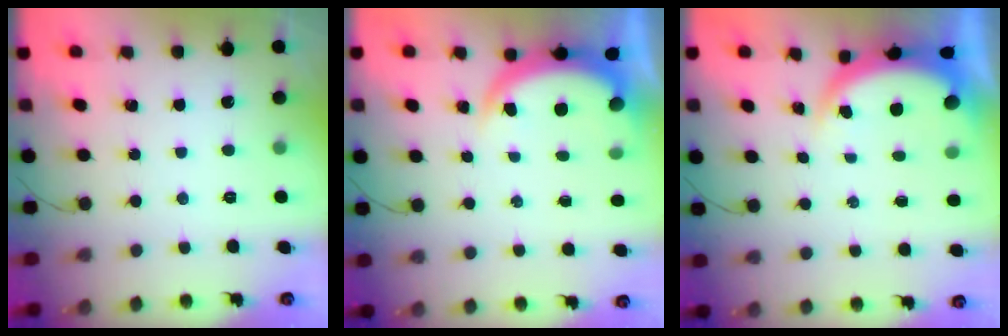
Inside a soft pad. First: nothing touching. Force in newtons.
{"total": 4.6, "press": 4.6, "slide": 0.3}
{"total": 5.2, "press": 5.1, "slide": 0.5}